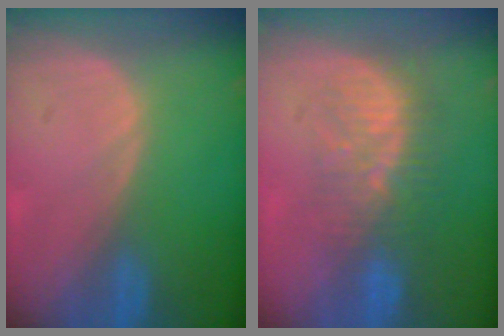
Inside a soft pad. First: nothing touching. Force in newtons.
{"total": 8.0, "press": 7.5, "slide": 2.5}